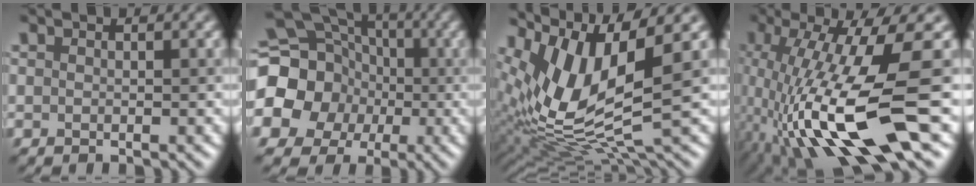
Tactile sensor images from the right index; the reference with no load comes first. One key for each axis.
{"total": 16.9, "fx": -1.5, "fy": 15.8, "fz": 5.8, "tx": -0.153, "ty": 0.012, "tz": -0.067}
{"total": 11.5, "fx": 2.3, "fy": 3.5, "fz": 10.7, "tx": -0.221, "ty": -0.002, "tz": 0.056}
{"total": 13.7, "fx": -2.7, "fy": 2.8, "fz": 13.2, "tx": -0.247, "ty": 0.010, "tz": -0.030}